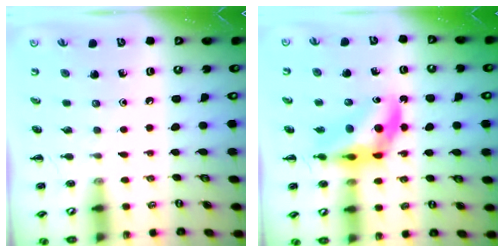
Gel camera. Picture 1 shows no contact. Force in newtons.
{"total": 8.7, "press": 8.3, "slide": 2.7}